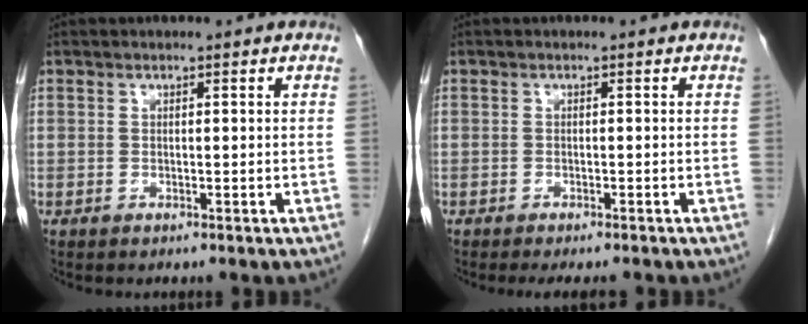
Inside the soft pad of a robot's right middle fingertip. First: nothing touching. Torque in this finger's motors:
{"motor_torque": [0.45, -0.30, 0.03, 0.02]}